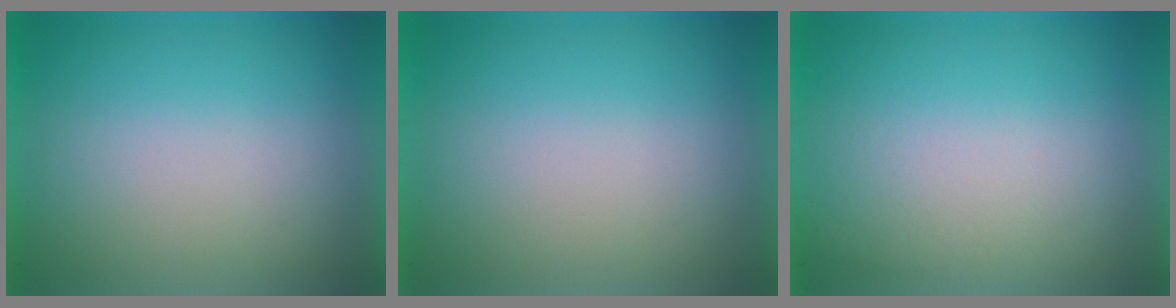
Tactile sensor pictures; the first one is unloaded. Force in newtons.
{"total": 0.0}
{"total": 2.3}